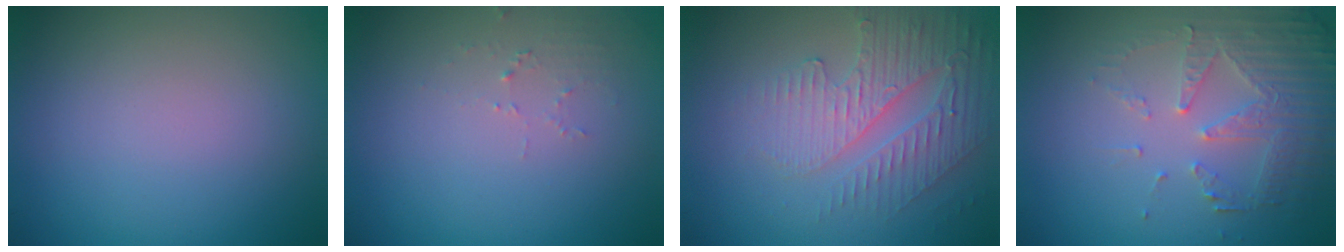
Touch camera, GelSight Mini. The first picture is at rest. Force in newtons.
{"total": 1.1, "press": 1.1, "slide": 0.1}
{"total": 3.7, "press": 3.5, "slide": 1.4}
{"total": 5.4, "press": 3.7, "slide": 3.9}